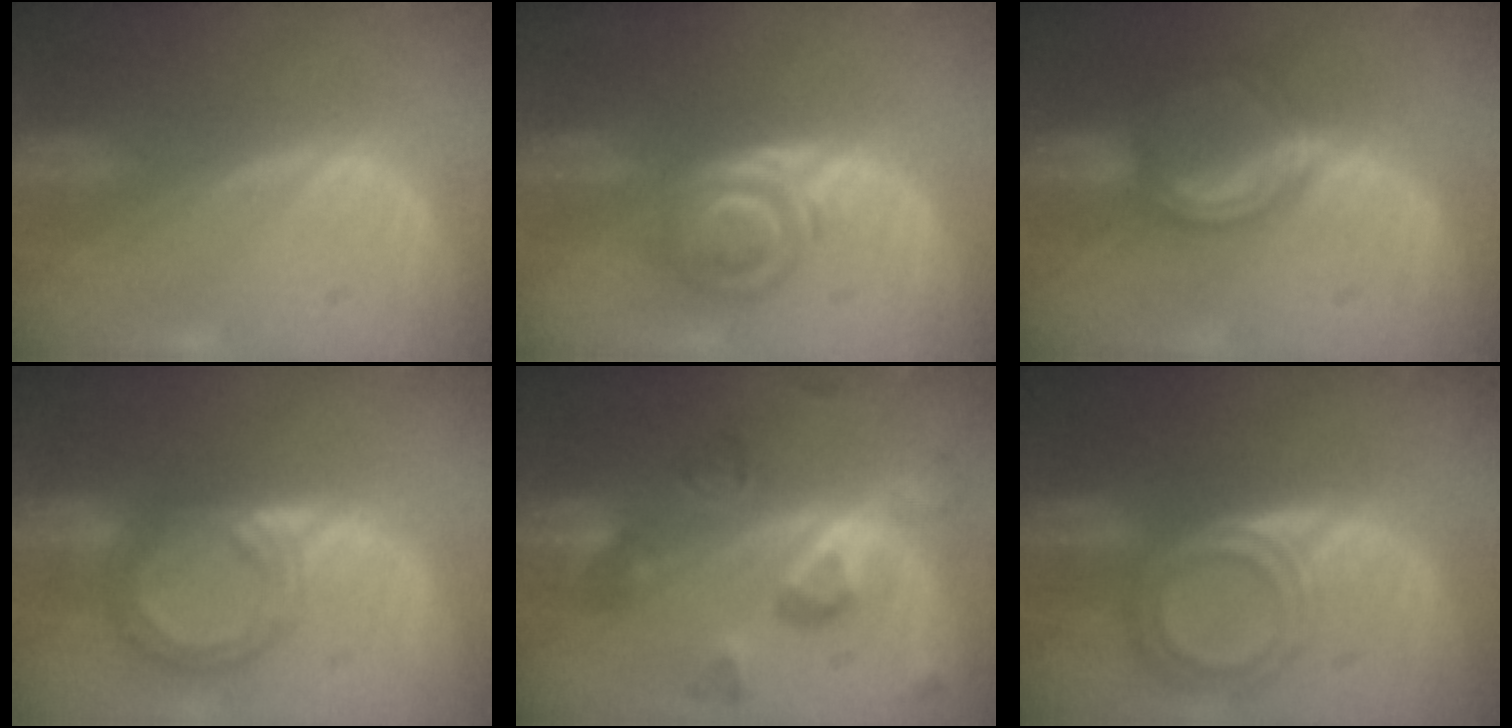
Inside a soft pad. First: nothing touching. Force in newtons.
{"total": 6.0, "press": 5.5, "slide": 2.2}
{"total": 5.2, "press": 4.9, "slide": 1.7}
{"total": 6.7, "press": 6.2, "slide": 2.6}
{"total": 8.4, "press": 8.4, "slide": 0.3}
{"total": 6.3, "press": 5.6, "slide": 2.9}